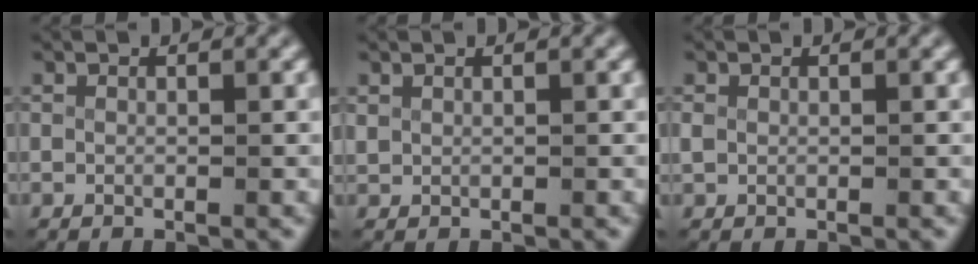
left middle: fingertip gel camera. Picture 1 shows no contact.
{"total": 0.6, "force": [0.4, 0.3, 0.3], "torque": [-0.013, -0.002, 0.015]}
{"total": 0.6, "force": [0.0, 0.5, 0.3], "torque": [-0.015, -0.006, 0.007]}